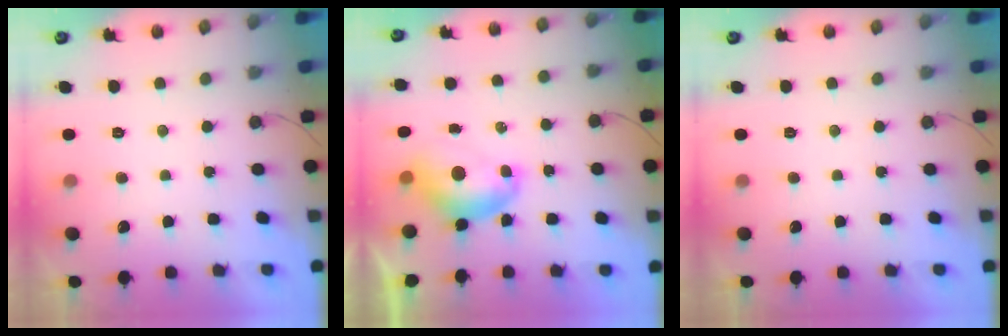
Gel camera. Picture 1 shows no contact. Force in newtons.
{"total": 7.9, "press": 7.8, "slide": 0.8}
{"total": 0.0}